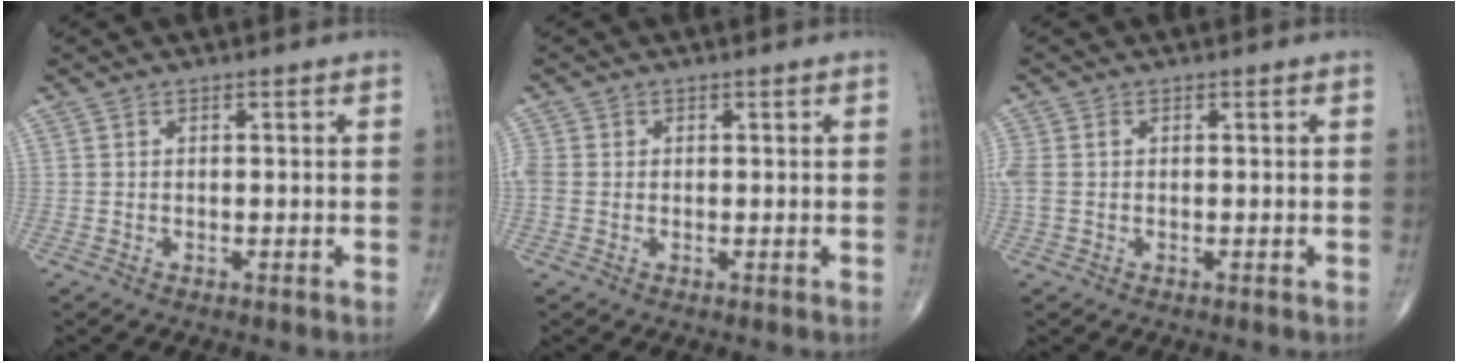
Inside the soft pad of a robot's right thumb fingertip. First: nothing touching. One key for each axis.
{"total": 2.5, "fx": 0.0, "fy": 2.1, "fz": 1.4, "tx": -0.041, "ty": 0.007, "tz": 0.001}
{"total": 2.9, "fx": 0.1, "fy": 1.9, "fz": 2.2, "tx": -0.078, "ty": 0.008, "tz": 0.002}